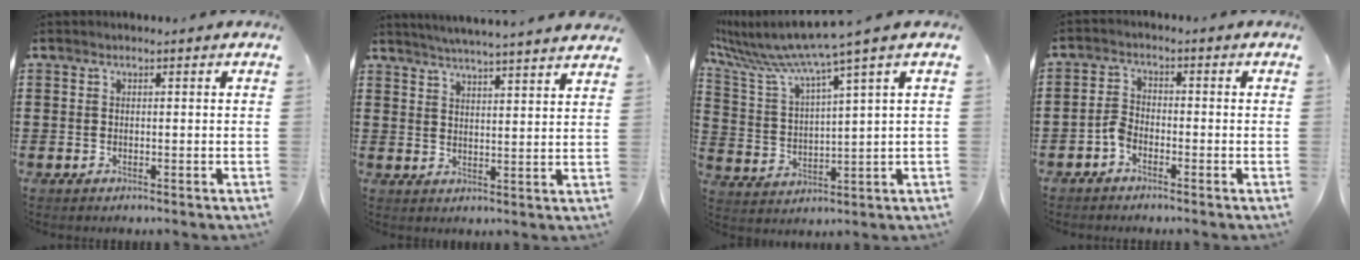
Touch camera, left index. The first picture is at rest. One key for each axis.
{"total": 4.5, "fx": 4.2, "fy": -1.1, "fz": 0.9, "tx": -0.032, "ty": -0.025, "tz": 0.072}
{"total": 7.2, "fx": 5.8, "fy": -0.8, "fz": 4.1, "tx": -0.109, "ty": -0.046, "tz": 0.093}
{"total": 2.7, "fx": -1.7, "fy": 1.3, "fz": 1.6, "tx": -0.047, "ty": 0.004, "tz": -0.039}